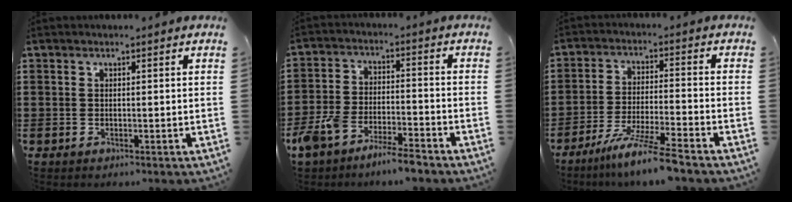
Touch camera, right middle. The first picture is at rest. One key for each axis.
{"total": 7.1, "fx": -6.4, "fy": 1.1, "fz": 2.8, "tx": -0.067, "ty": 0.003, "tz": -0.125}
{"total": 8.1, "fx": -6.7, "fy": -0.6, "fz": 4.5, "tx": -0.089, "ty": -0.017, "tz": -0.125}